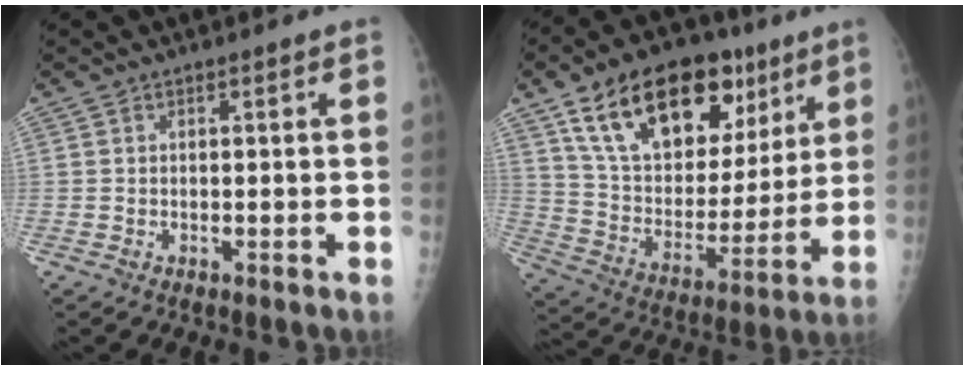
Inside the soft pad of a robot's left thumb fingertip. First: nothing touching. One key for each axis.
{"total": 25.7, "fx": 13.8, "fy": 14.2, "fz": 16.3, "tx": -0.222, "ty": -0.022, "tz": 0.236}